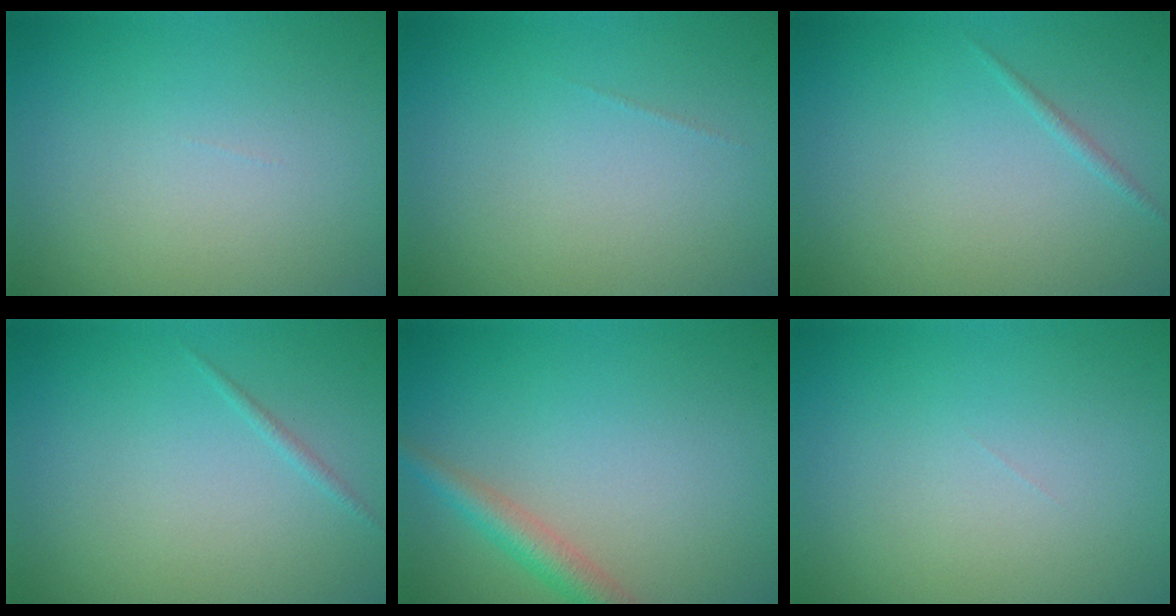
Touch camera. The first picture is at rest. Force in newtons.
{"total": 0.0}
{"total": 0.6, "press": 0.6, "slide": 0.0}
{"total": 0.6, "press": 0.6, "slide": 0.0}
{"total": 2.7, "press": 2.7, "slide": 0.1}
{"total": 0.0}